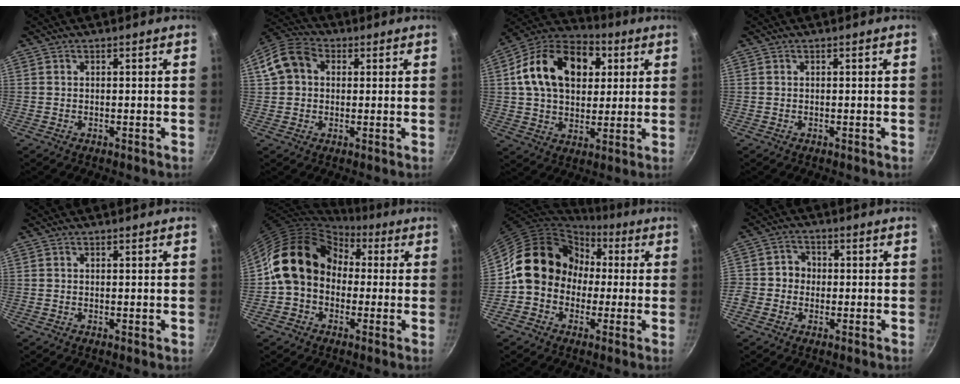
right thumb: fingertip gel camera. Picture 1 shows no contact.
{"total": 9.9, "force": [2.1, 7.7, 5.8], "torque": [-0.093, 0.025, 0.021]}
{"total": 21.1, "force": [5.5, 14.5, 14.2], "torque": [-0.212, 0.013, 0.080]}
{"total": 0.0}
{"total": 0.0}
{"total": 15.2, "force": [1.6, 12.2, 8.8], "torque": [-0.117, 0.040, 0.012]}
{"total": 13.8, "force": [0.3, 12.1, 6.5], "torque": [-0.056, 0.038, -0.012]}
{"total": 4.8, "force": [-0.9, 4.5, 1.4], "torque": [0.009, 0.015, -0.028]}